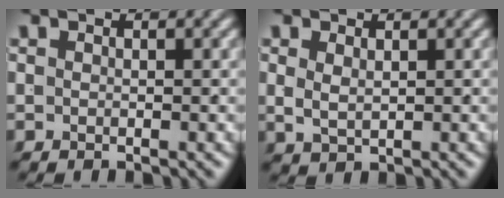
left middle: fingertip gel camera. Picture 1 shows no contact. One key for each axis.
{"total": 1.7, "fx": 0.7, "fy": 1.0, "fz": 1.2, "tx": -0.025, "ty": -0.002, "tz": 0.024}